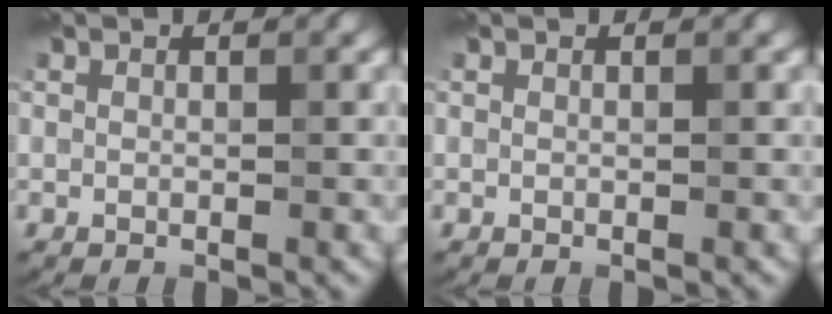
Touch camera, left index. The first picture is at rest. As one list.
[{"total": 0.0}]